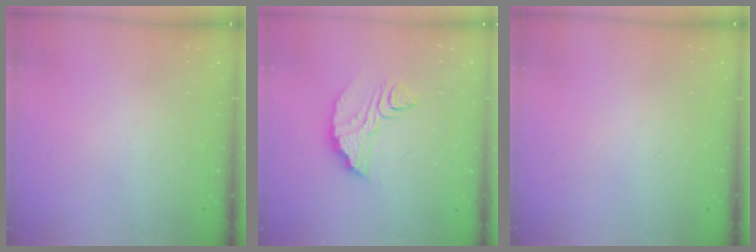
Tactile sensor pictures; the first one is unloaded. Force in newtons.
{"total": 11.0, "press": 11.0, "slide": 0.8}
{"total": 0.0}